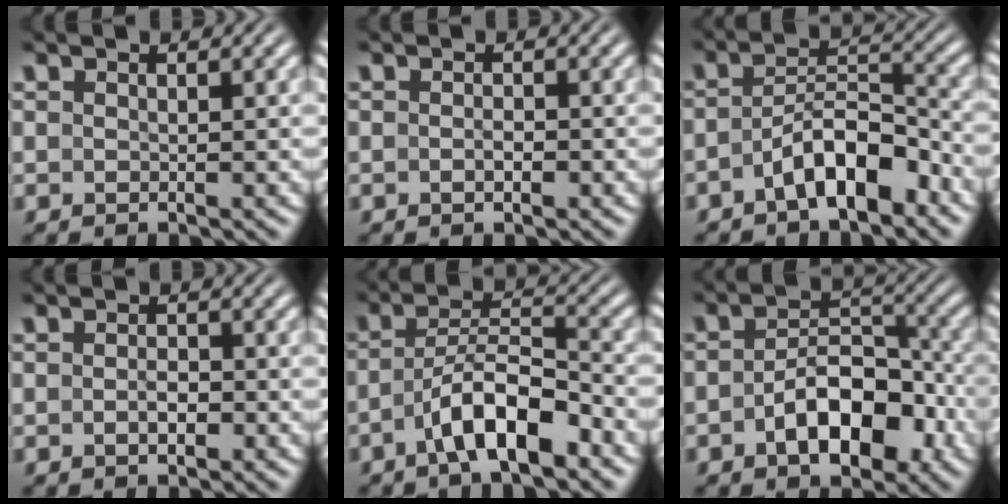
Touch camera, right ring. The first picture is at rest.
{"total": 0.9, "force": [-0.5, 0.3, 0.7], "torque": [-0.014, 0.000, -0.008]}
{"total": 5.2, "force": [-3.2, 2.0, 3.6], "torque": [-0.049, -0.003, -0.050]}
{"total": 1.2, "force": [-0.6, 0.5, 0.9], "torque": [-0.018, -0.001, -0.010]}
{"total": 5.1, "force": [-2.6, 1.8, 3.9], "torque": [-0.063, -0.010, -0.040]}
{"total": 6.1, "force": [-2.9, 3.3, 4.2], "torque": [-0.060, -0.007, -0.043]}